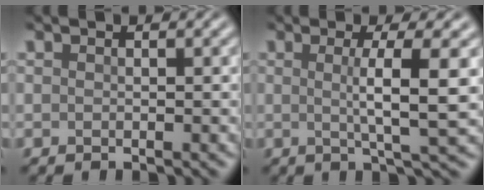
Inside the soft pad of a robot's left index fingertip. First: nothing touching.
{"total": 5.4, "force": [0.4, 0.9, 5.3], "torque": [-0.083, 0.001, 0.005]}